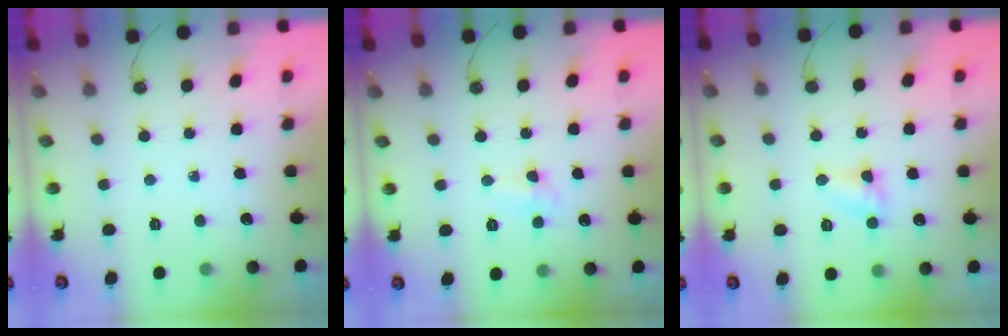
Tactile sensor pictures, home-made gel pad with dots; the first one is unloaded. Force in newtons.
{"total": 4.6, "press": 4.5, "slide": 0.8}
{"total": 3.9, "press": 3.9, "slide": 0.4}